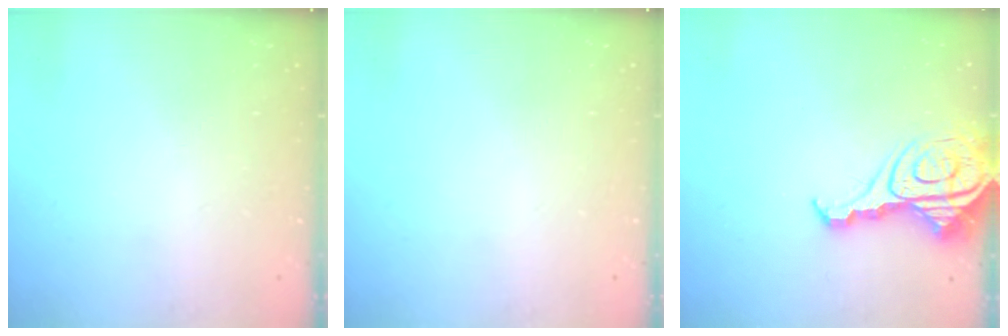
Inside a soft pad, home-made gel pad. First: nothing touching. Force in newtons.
{"total": 0.0}
{"total": 13.6, "press": 13.5, "slide": 1.4}